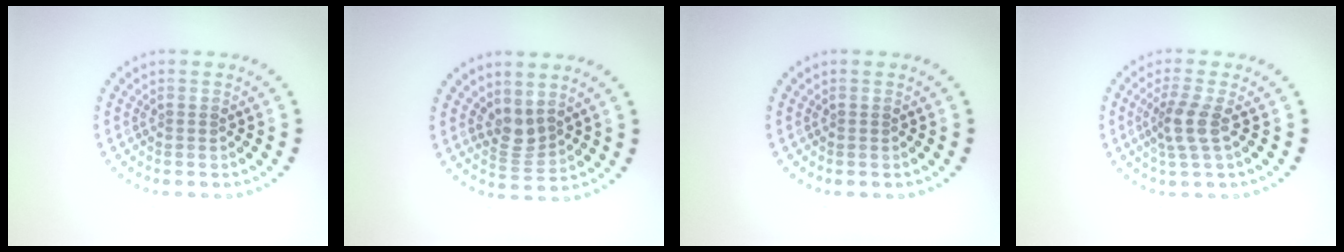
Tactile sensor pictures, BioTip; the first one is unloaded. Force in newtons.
{"total": 2.2, "press": 1.7, "slide": 1.4}
{"total": 0.0}
{"total": 2.8, "press": 2.1, "slide": 1.8}